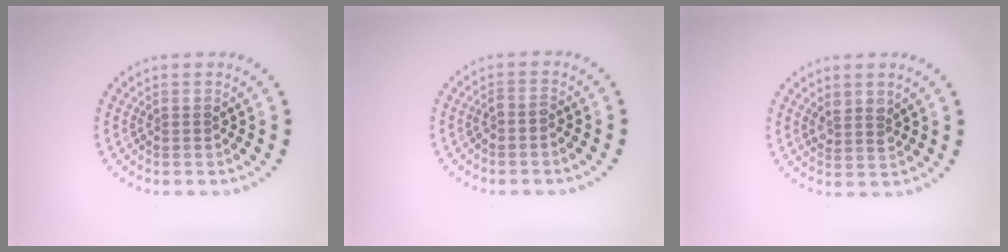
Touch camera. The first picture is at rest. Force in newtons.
{"total": 0.8, "press": 0.6, "slide": 0.5}
{"total": 1.7, "press": 1.5, "slide": 0.8}